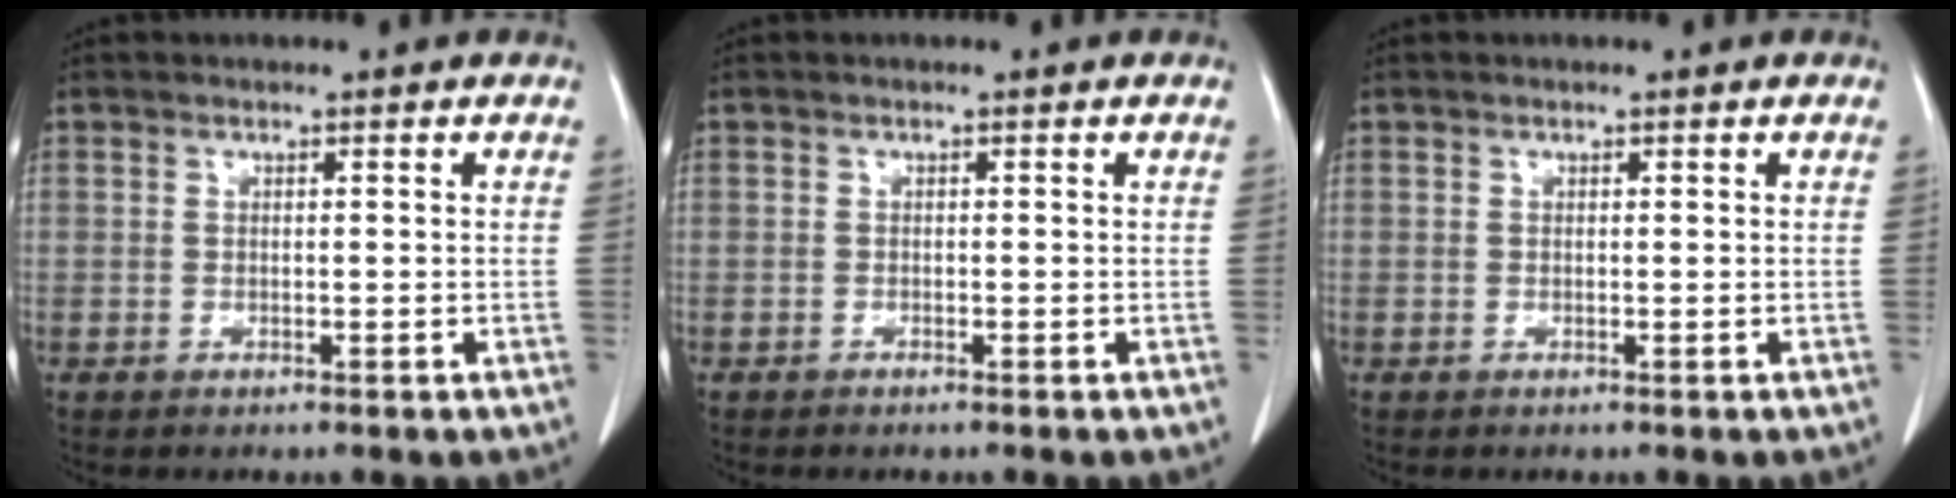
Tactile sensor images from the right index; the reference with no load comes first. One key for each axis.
{"total": 0.0}
{"total": 0.0}